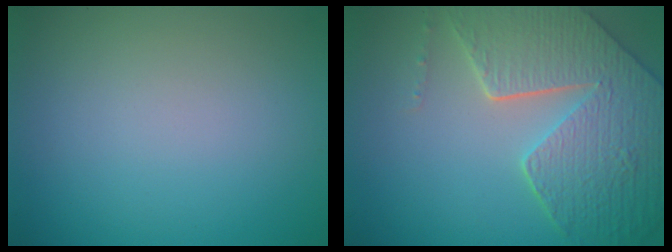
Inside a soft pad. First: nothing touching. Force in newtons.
{"total": 8.4, "press": 6.0, "slide": 5.8}